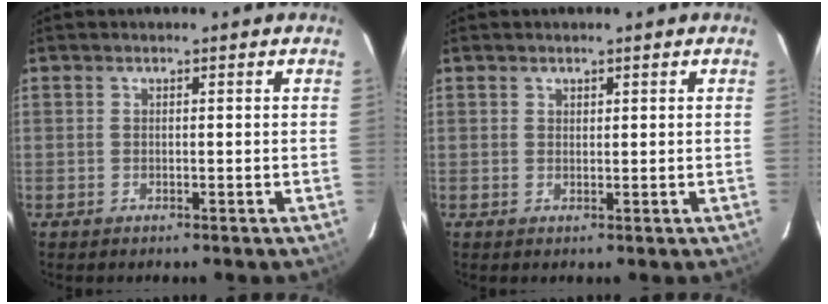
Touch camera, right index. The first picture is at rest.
{"total": 0.8, "force": [0.6, 0.5, 0.2], "torque": [-0.001, 0.002, 0.012]}